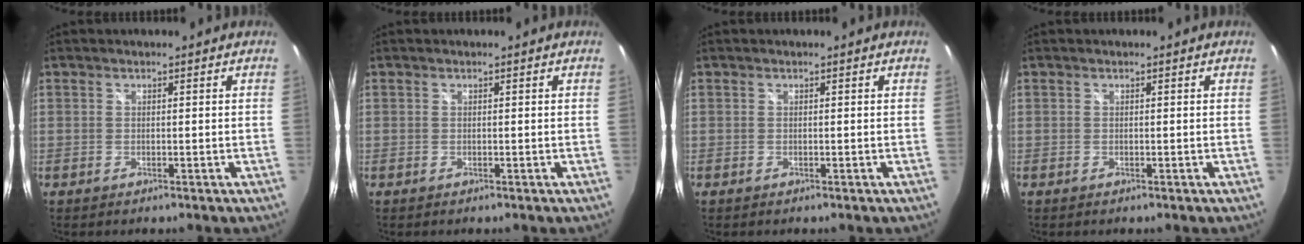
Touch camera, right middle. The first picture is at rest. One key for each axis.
{"total": 0.0}
{"total": 0.0}
{"total": 0.0}